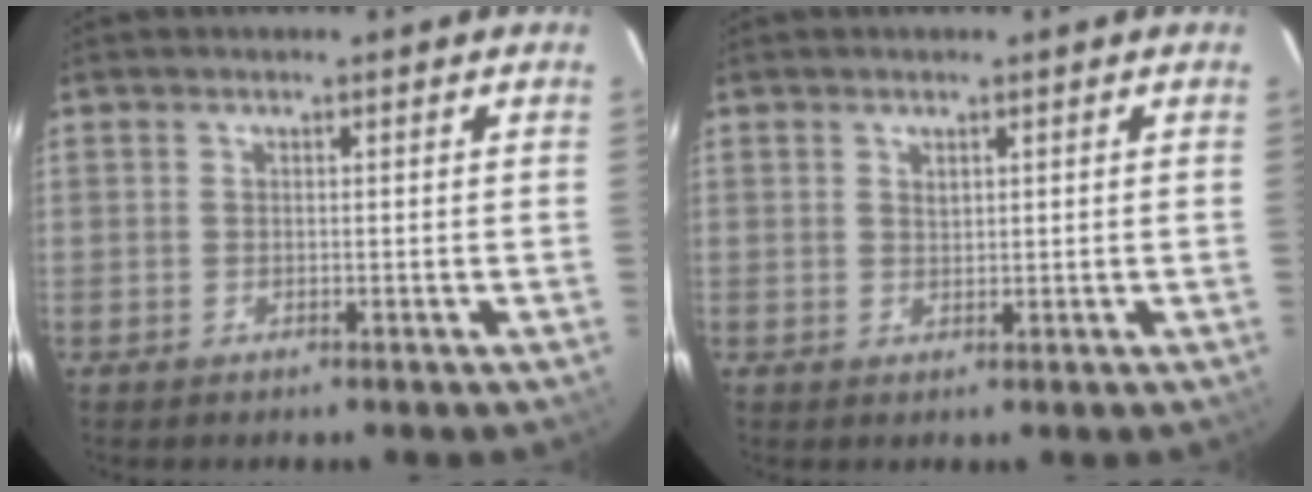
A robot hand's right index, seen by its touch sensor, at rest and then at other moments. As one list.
[{"total": 1.0, "force": [0.5, 0.6, 0.6], "torque": [-0.008, 0.003, 0.011]}]